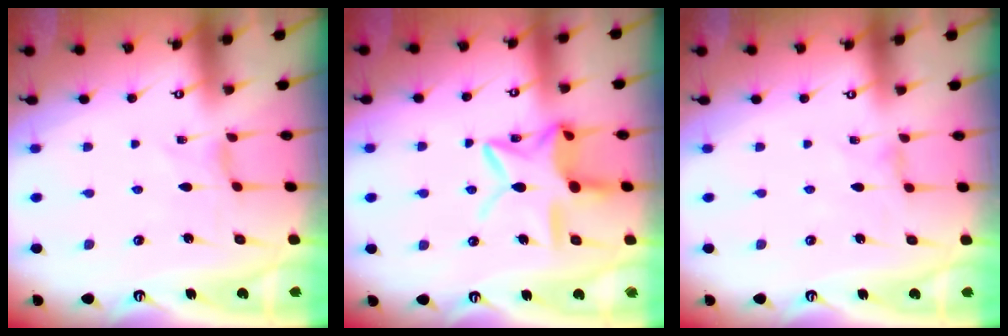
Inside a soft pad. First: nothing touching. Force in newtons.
{"total": 15.2, "press": 15.1, "slide": 1.1}
{"total": 0.9, "press": 0.9, "slide": 0.3}